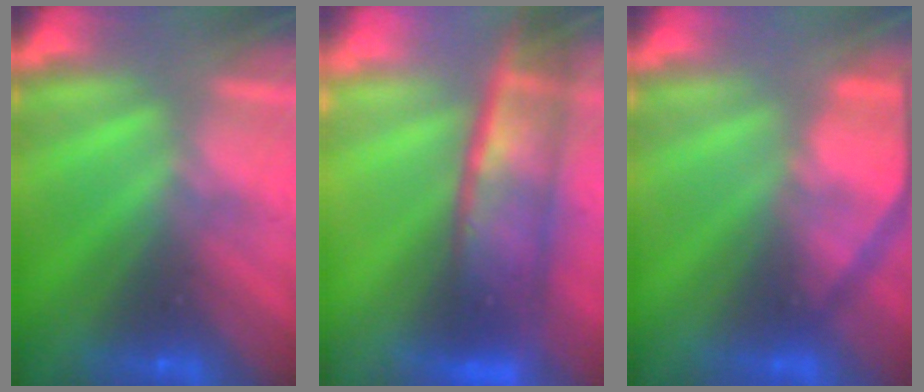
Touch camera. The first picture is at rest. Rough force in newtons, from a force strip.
{"total": 7.4}
{"total": 4.6}